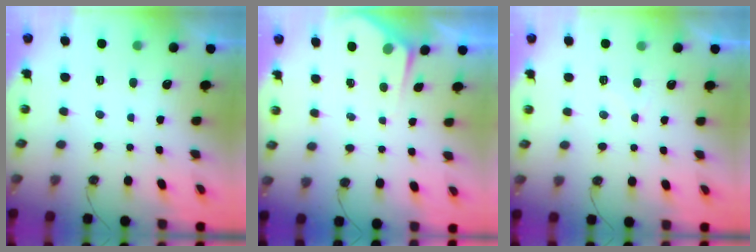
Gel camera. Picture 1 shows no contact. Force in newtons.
{"total": 2.9, "press": 2.8, "slide": 0.5}
{"total": 4.4, "press": 4.4, "slide": 0.6}